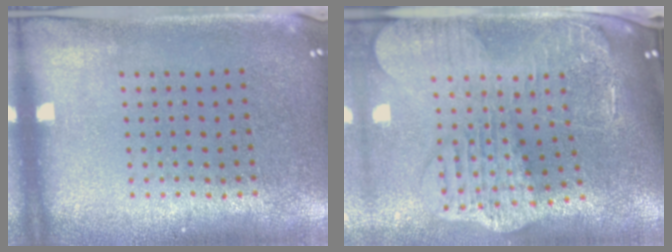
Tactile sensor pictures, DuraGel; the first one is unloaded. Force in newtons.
{"total": 4.2, "press": 3.2, "slide": 2.8}